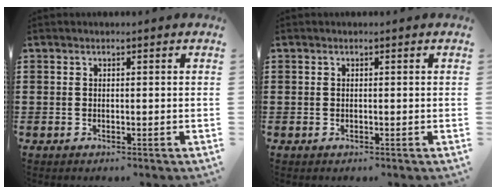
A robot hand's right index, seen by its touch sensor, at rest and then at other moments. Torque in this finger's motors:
{"motor_torque": [-0.28, 0.27, -0.01, -0.01]}